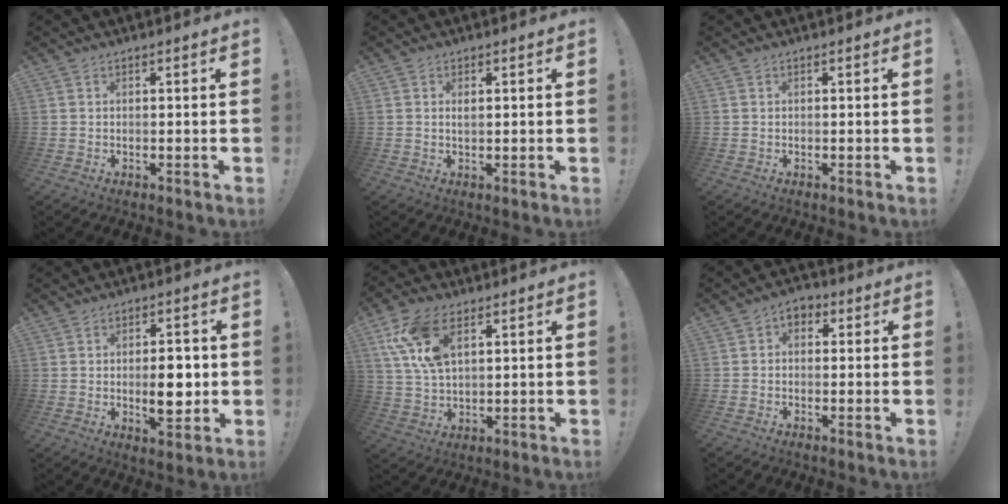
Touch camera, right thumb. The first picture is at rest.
{"total": 1.1, "force": [0.6, 0.5, 0.7], "torque": [-0.008, -0.001, 0.009]}
{"total": 0.0}
{"total": 8.0, "force": [0.2, 5.5, 5.8], "torque": [-0.070, 0.001, 0.002]}
{"total": 13.1, "force": [6.1, 7.2, 9.0], "torque": [-0.183, -0.013, 0.114]}
{"total": 3.7, "force": [0.5, 2.9, 2.3], "torque": [-0.029, 0.007, 0.007]}